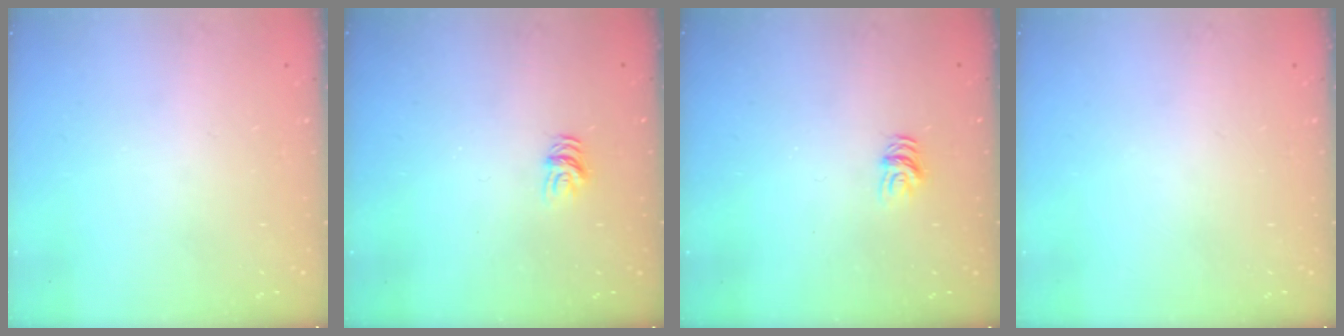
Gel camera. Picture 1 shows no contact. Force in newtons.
{"total": 6.2, "press": 6.2, "slide": 0.3}
{"total": 6.2, "press": 6.2, "slide": 0.3}
{"total": 0.0}